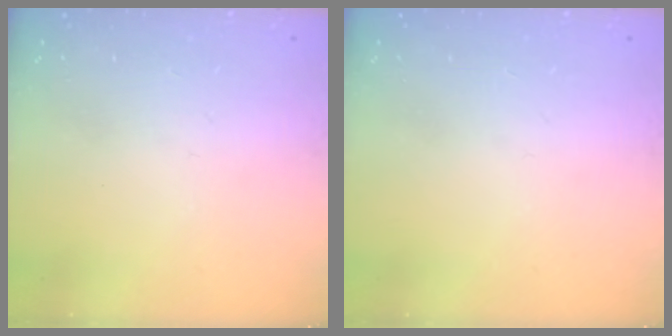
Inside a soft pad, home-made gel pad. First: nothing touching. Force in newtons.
{"total": 0.0}